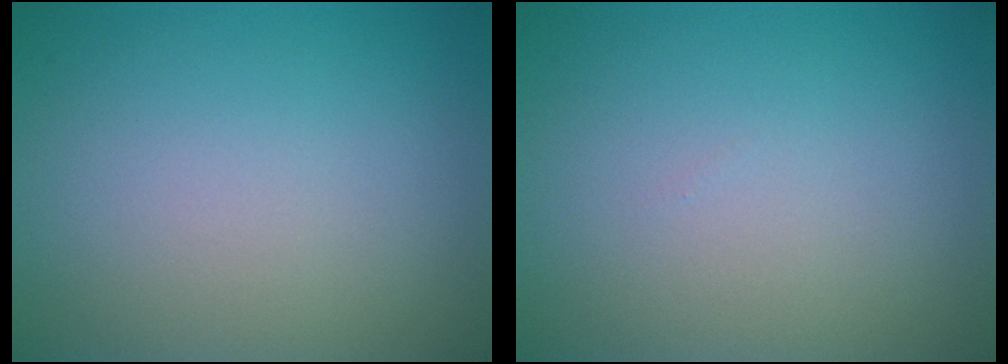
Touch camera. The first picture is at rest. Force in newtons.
{"total": 0.0}